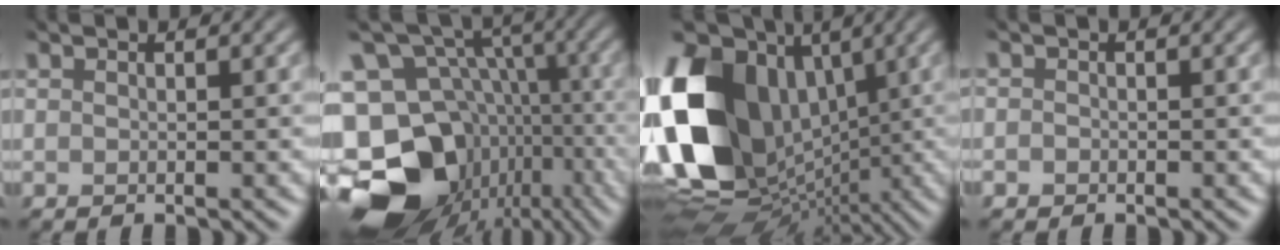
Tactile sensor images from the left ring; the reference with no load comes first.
{"total": 18.3, "force": [-8.6, 14.7, 6.7], "torque": [-0.136, -0.027, -0.122]}
{"total": 16.2, "force": [0.4, 12.0, 10.9], "torque": [-0.254, -0.001, 0.025]}
{"total": 0.9, "force": [-0.7, 0.2, -0.5], "torque": [-0.001, -0.001, -0.004]}